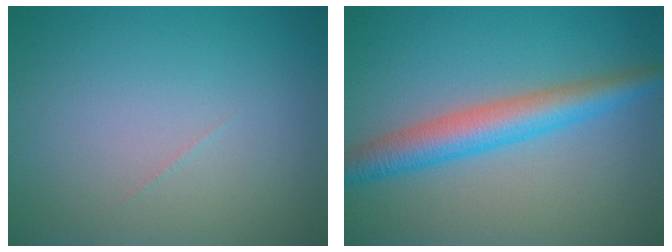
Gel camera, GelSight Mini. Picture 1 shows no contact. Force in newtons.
{"total": 4.8, "press": 4.8, "slide": 0.0}